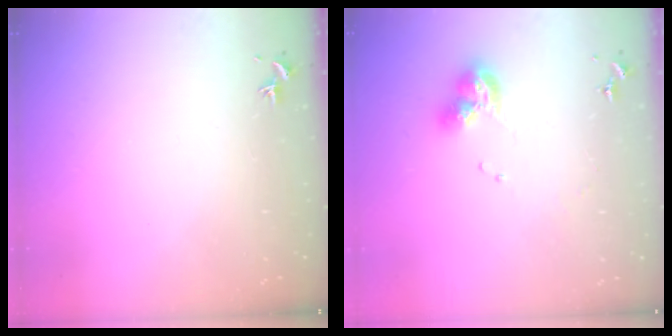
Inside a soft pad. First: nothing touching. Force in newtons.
{"total": 10.6, "press": 10.5, "slide": 1.3}